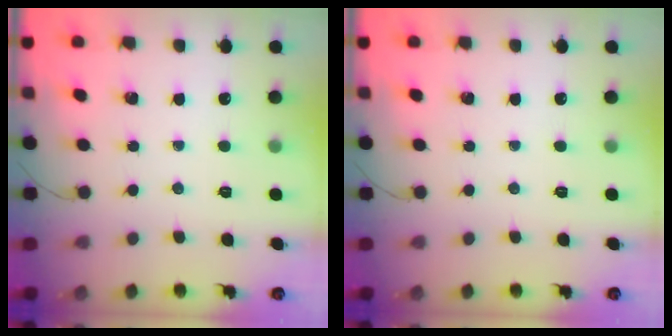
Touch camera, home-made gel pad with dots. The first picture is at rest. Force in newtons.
{"total": 0.0}